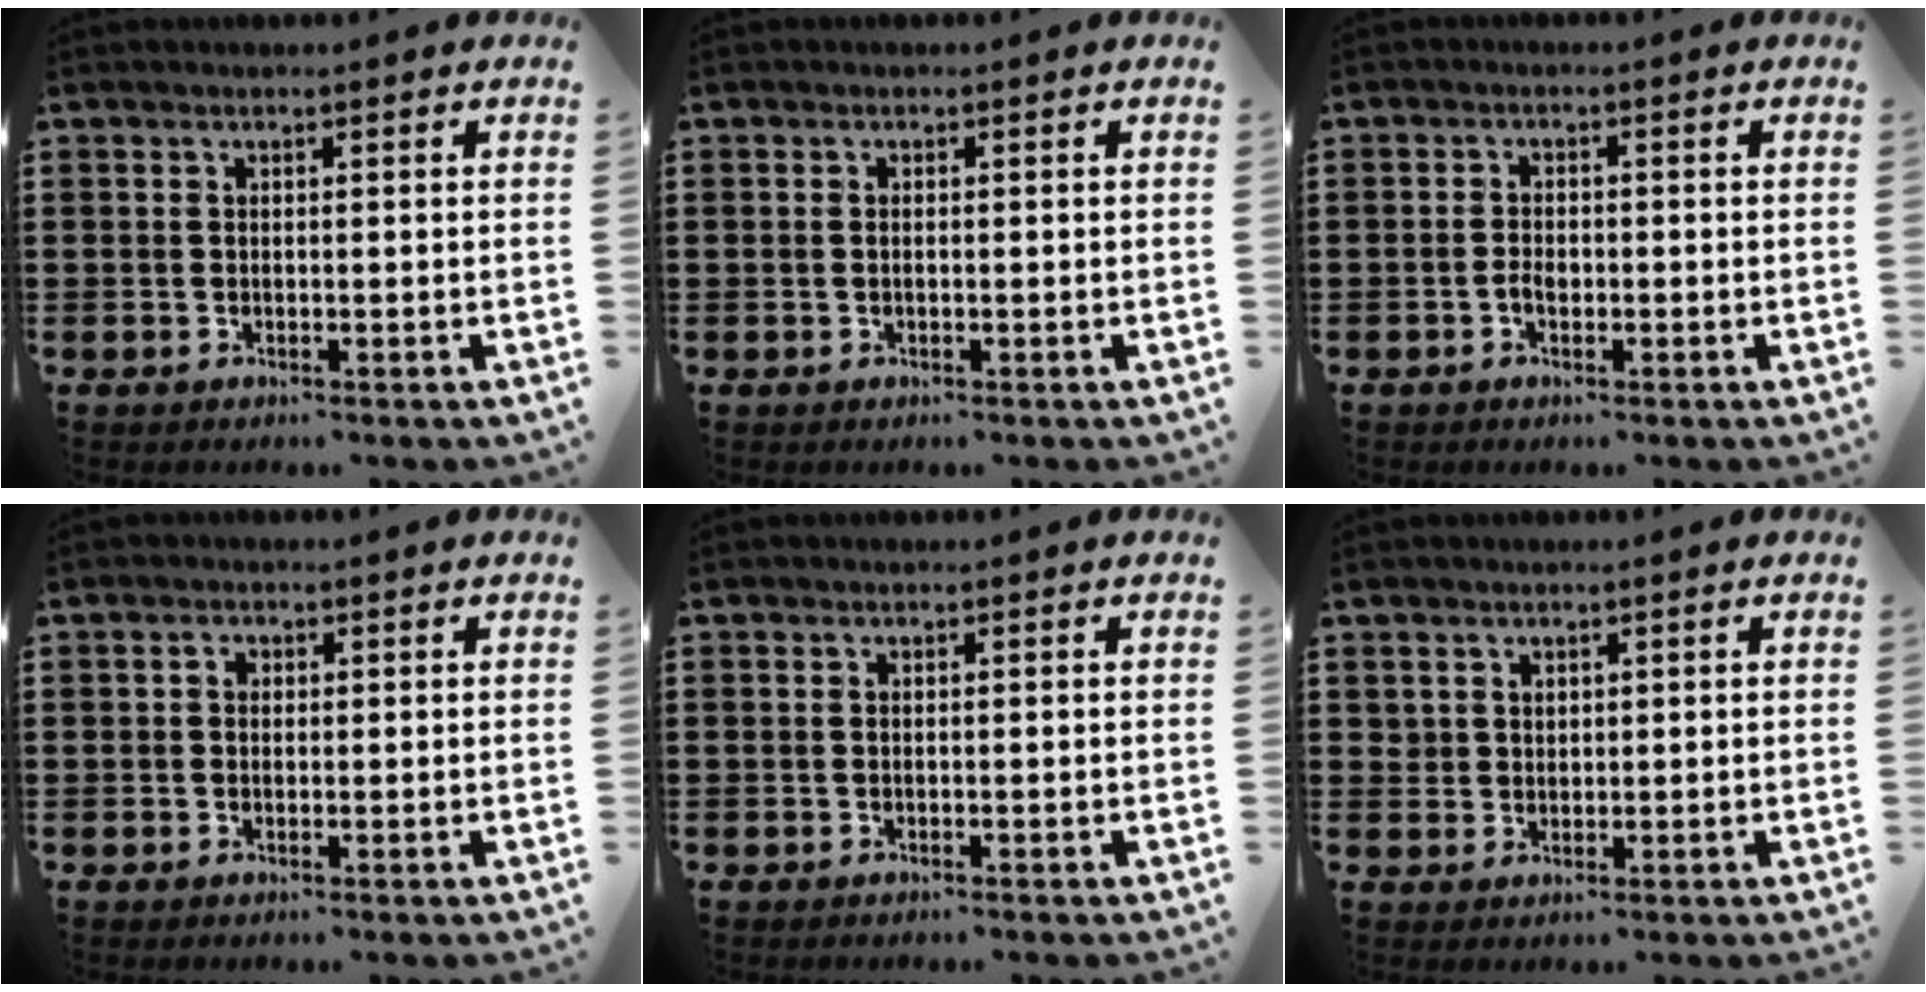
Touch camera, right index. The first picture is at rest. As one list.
[{"total": 0.6, "force": [-0.1, 0.2, 0.6], "torque": [-0.013, -0.001, -0.001]}, {"total": 1.8, "force": [-0.7, 1.0, 1.3], "torque": [-0.033, 0.000, -0.016]}, {"total": 1.0, "force": [0.1, 0.8, 0.6], "torque": [-0.013, 0.006, 0.001]}, {"total": 0.0}, {"total": 1.9, "force": [1.3, 1.4, 0.1], "torque": [-0.007, 0.007, 0.026]}]